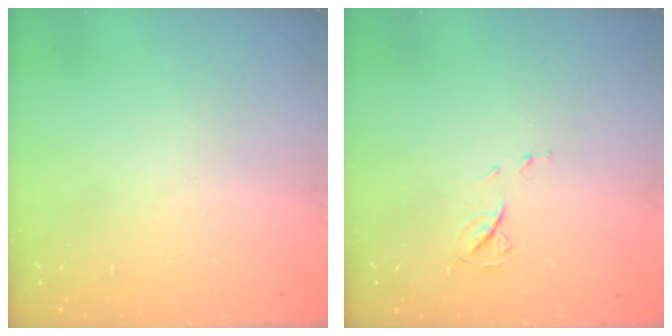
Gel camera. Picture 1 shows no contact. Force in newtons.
{"total": 5.7, "press": 5.6, "slide": 0.5}